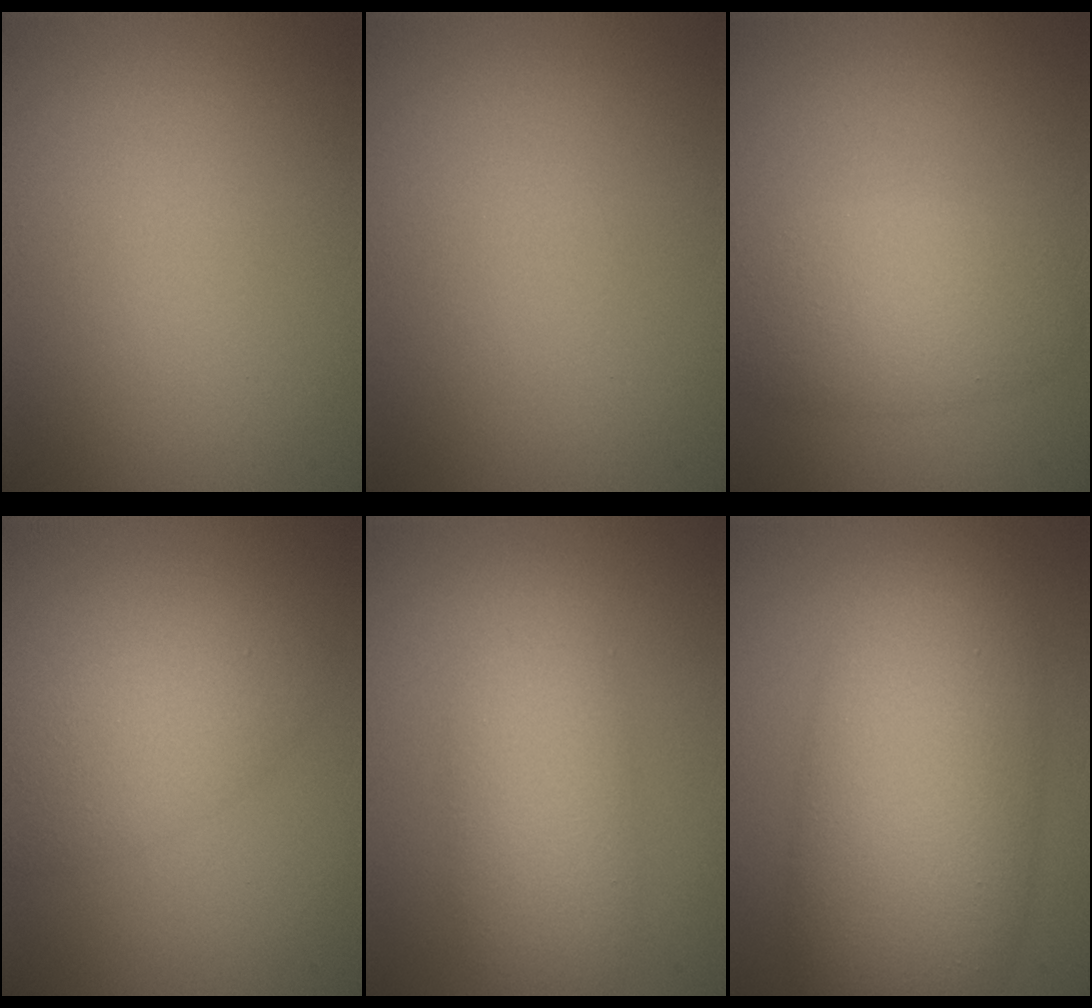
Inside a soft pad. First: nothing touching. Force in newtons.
{"total": 0.0}
{"total": 4.6, "press": 4.6, "slide": 0.1}
{"total": 4.1, "press": 4.1, "slide": 0.2}
{"total": 4.8, "press": 4.8, "slide": 0.3}
{"total": 11.5, "press": 11.4, "slide": 0.2}